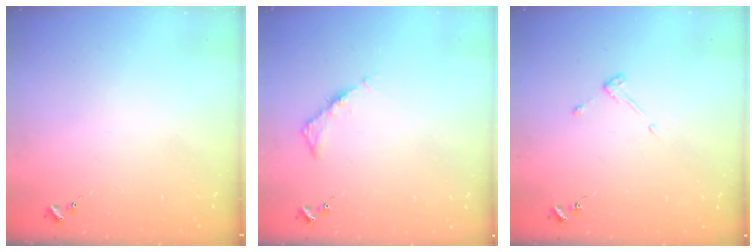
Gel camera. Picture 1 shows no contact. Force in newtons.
{"total": 4.5, "press": 4.5, "slide": 0.4}
{"total": 3.6, "press": 3.5, "slide": 0.6}